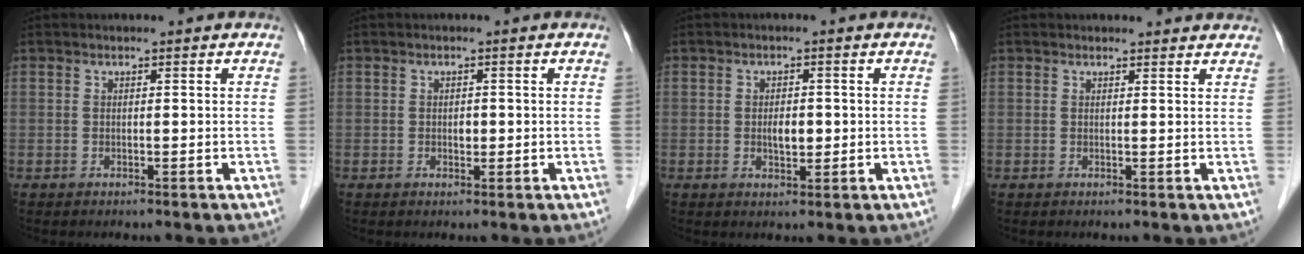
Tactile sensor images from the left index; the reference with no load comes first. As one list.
[{"total": 1.1, "force": [-0.1, 0.7, 0.8], "torque": [-0.015, 0.001, 0.000]}, {"total": 2.7, "force": [-0.2, 1.4, 2.3], "torque": [-0.041, 0.001, -0.001]}, {"total": 3.9, "force": [3.7, 0.9, 0.5], "torque": [-0.006, 0.008, 0.033]}]